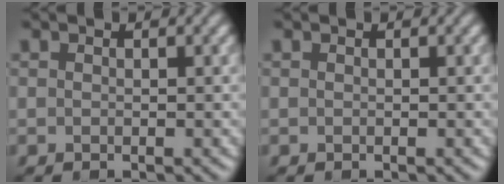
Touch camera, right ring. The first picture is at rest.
{"total": 0.0}